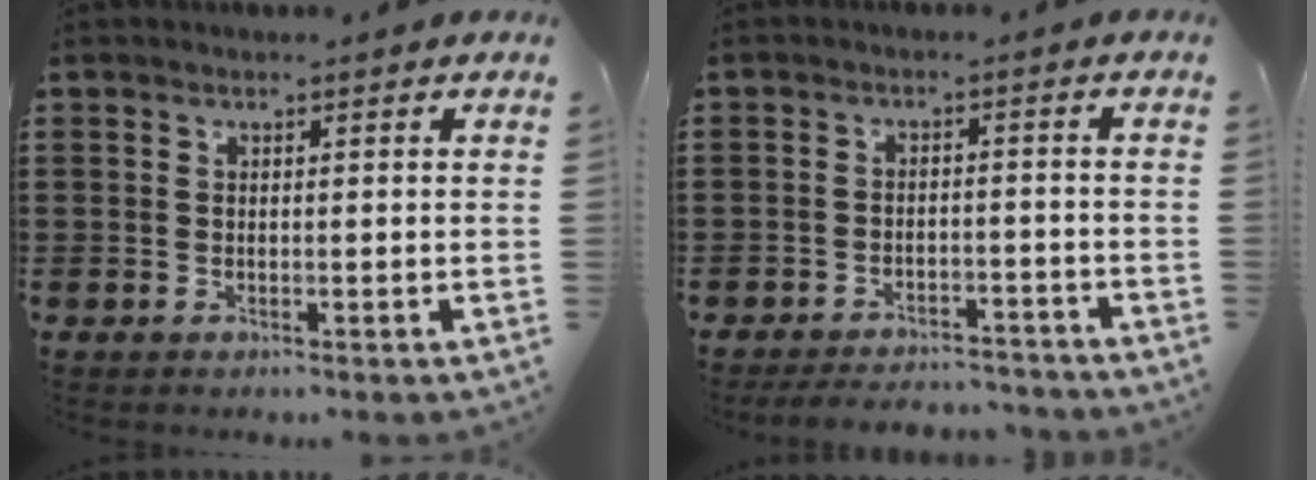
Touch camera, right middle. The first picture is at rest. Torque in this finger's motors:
{"motor_torque": [0.46, -0.30, -0.01, 0.01]}